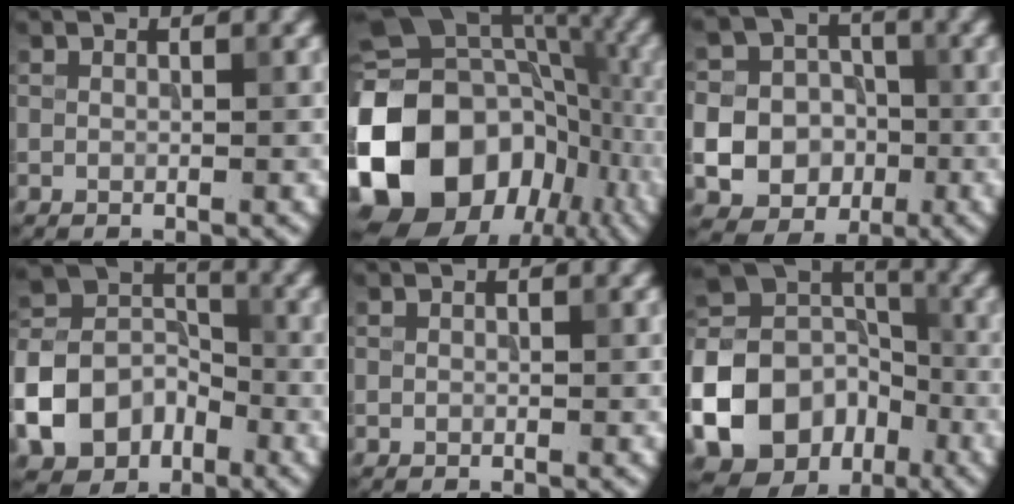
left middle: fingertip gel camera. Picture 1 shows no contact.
{"total": 19.3, "force": [-6.2, 15.2, 10.2], "torque": [-0.219, 0.001, -0.109]}
{"total": 16.9, "force": [-4.3, 15.9, 3.8], "torque": [-0.117, -0.031, -0.091]}
{"total": 7.8, "force": [-3.6, 6.0, 3.6], "torque": [-0.071, 0.003, -0.079]}
{"total": 0.0}
{"total": 20.3, "force": [-8.7, 17.1, 6.7], "torque": [-0.181, -0.038, -0.157]}